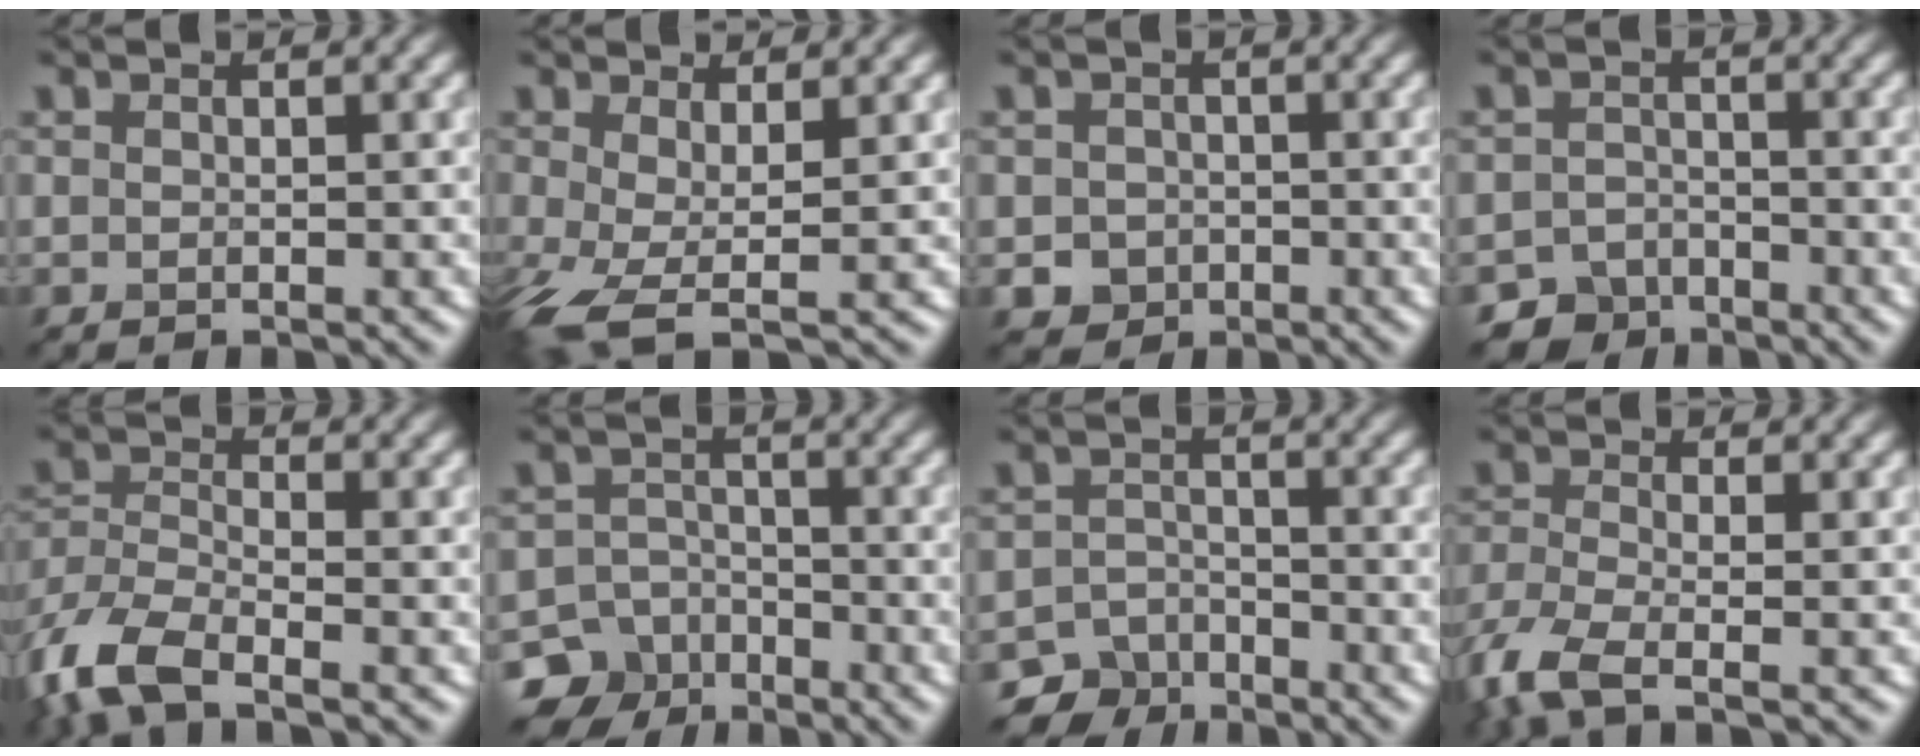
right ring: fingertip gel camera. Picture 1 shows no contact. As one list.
[{"total": 4.8, "force": [-1.4, 1.5, 4.3], "torque": [-0.100, -0.012, -0.037]}, {"total": 2.2, "force": [-0.7, 2.0, 0.6], "torque": [-0.003, -0.003, -0.010]}, {"total": 3.8, "force": [-3.0, 2.3, 0.2], "torque": [0.014, -0.003, -0.052]}, {"total": 7.5, "force": [-4.7, 3.2, 4.9], "torque": [-0.114, -0.011, -0.102]}, {"total": 7.4, "force": [-5.1, 5.2, 1.1], "torque": [0.003, -0.013, -0.097]}, {"total": 5.0, "force": [-4.0, 3.0, 0.5], "torque": [0.010, -0.006, -0.064]}, {"total": 5.6, "force": [-3.3, 2.1, 4.0], "torque": [-0.103, -0.019, -0.081]}]